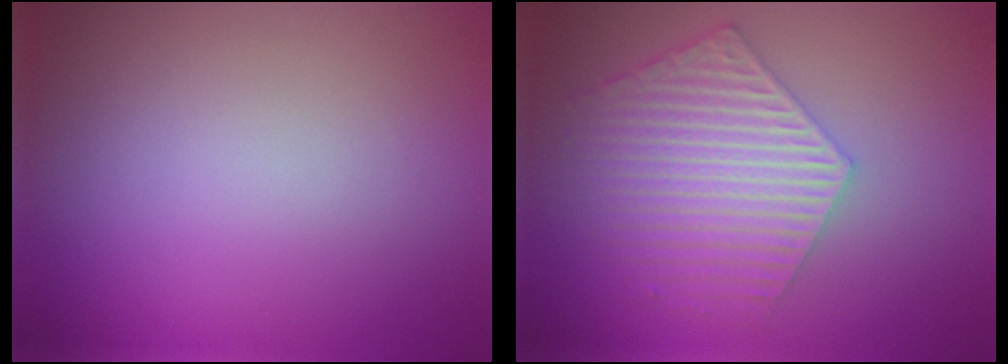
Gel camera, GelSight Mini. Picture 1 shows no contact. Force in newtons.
{"total": 5.8, "press": 4.4, "slide": 3.8}